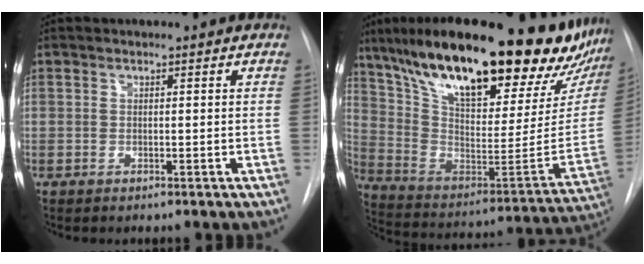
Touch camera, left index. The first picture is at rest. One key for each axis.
{"total": 35.8, "fx": 25.9, "fy": 9.9, "fz": 22.6, "tx": -0.368, "ty": -0.019, "tz": 0.384}